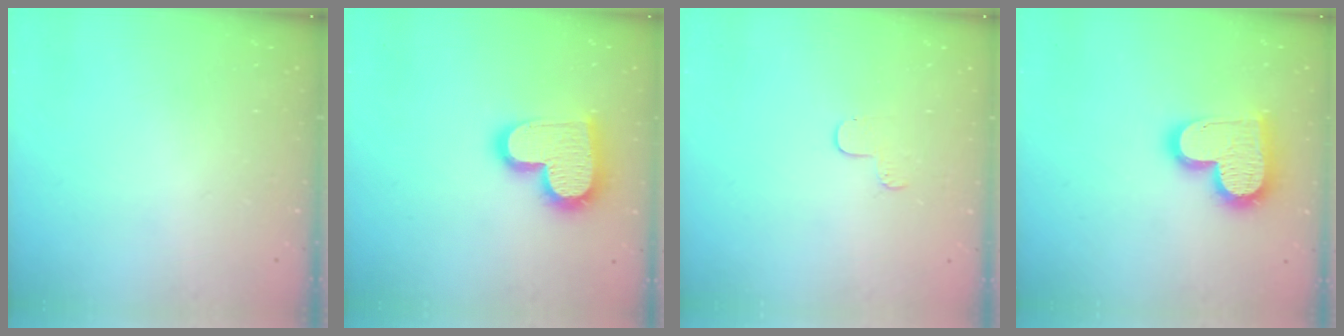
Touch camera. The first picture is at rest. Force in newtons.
{"total": 18.4, "press": 18.4, "slide": 1.0}
{"total": 4.1, "press": 4.0, "slide": 0.4}
{"total": 17.4, "press": 17.3, "slide": 1.3}